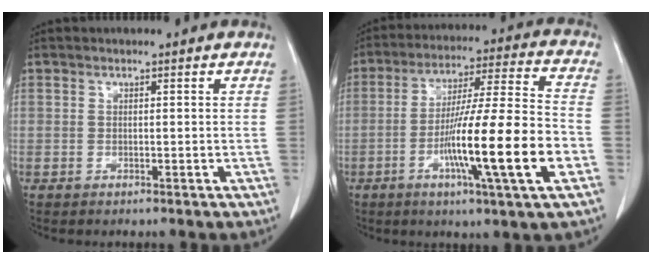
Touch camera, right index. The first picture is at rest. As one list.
[{"total": 17.5, "force": [-5.5, -0.2, 16.6], "torque": [-0.284, -0.009, -0.094]}]